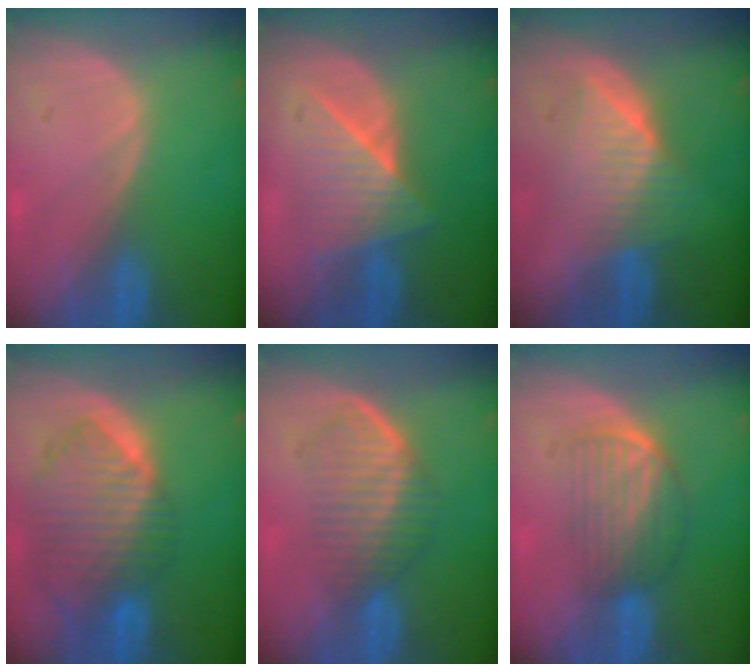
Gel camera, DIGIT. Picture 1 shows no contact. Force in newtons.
{"total": 6.6, "press": 6.6, "slide": 0.6}
{"total": 6.5, "press": 6.4, "slide": 1.1}
{"total": 10.2, "press": 8.8, "slide": 5.1}
{"total": 6.9, "press": 6.1, "slide": 3.3}
{"total": 7.0, "press": 5.9, "slide": 3.7}